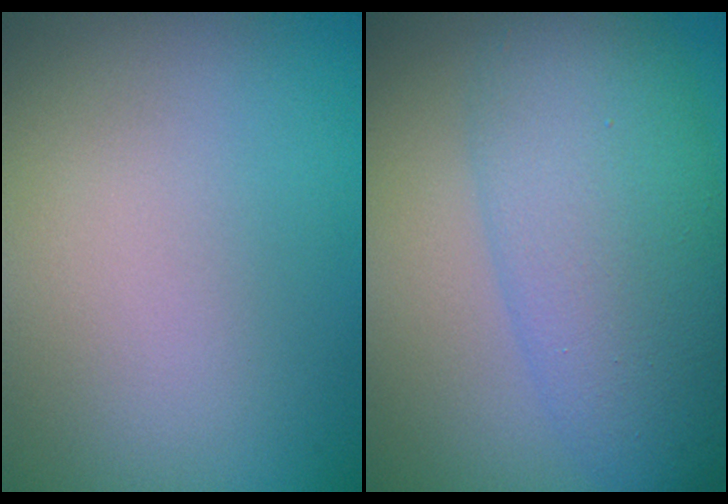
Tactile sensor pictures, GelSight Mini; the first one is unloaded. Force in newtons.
{"total": 8.1, "press": 8.1, "slide": 0.0}